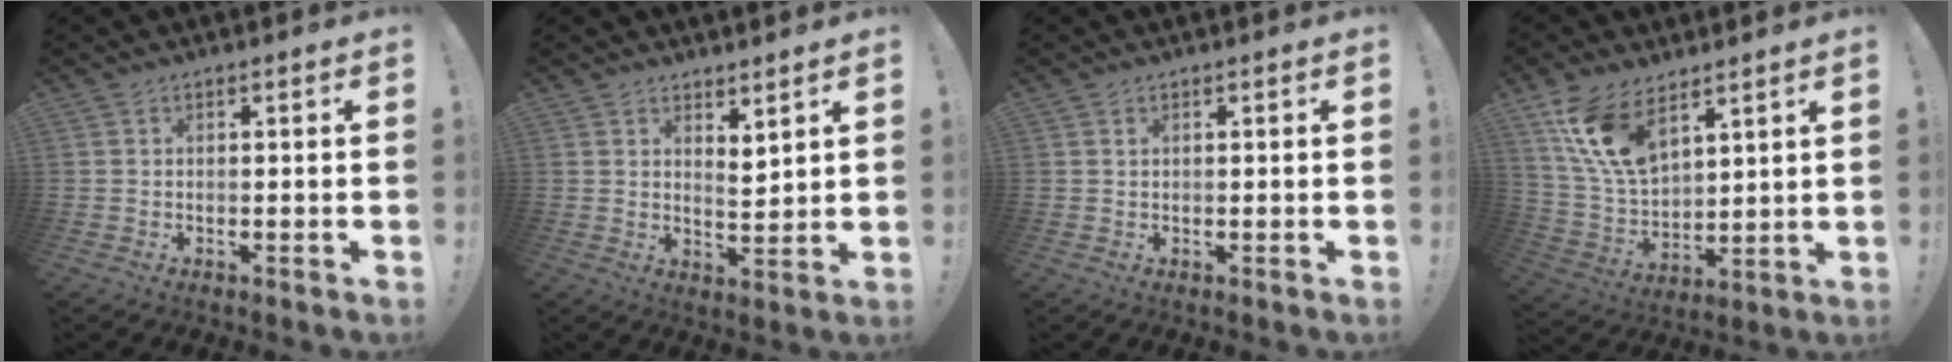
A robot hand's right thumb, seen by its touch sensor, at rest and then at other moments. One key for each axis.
{"total": 4.7, "fx": 4.3, "fy": 1.5, "fz": 1.1, "tx": -0.007, "ty": -0.033, "tz": 0.075}
{"total": 0.7, "fx": 0.5, "fy": 0.3, "fz": 0.4, "tx": -0.001, "ty": -0.003, "tz": 0.008}
{"total": 15.1, "fx": 9.3, "fy": 7.9, "fz": 8.9, "tx": -0.186, "ty": -0.051, "tz": 0.178}